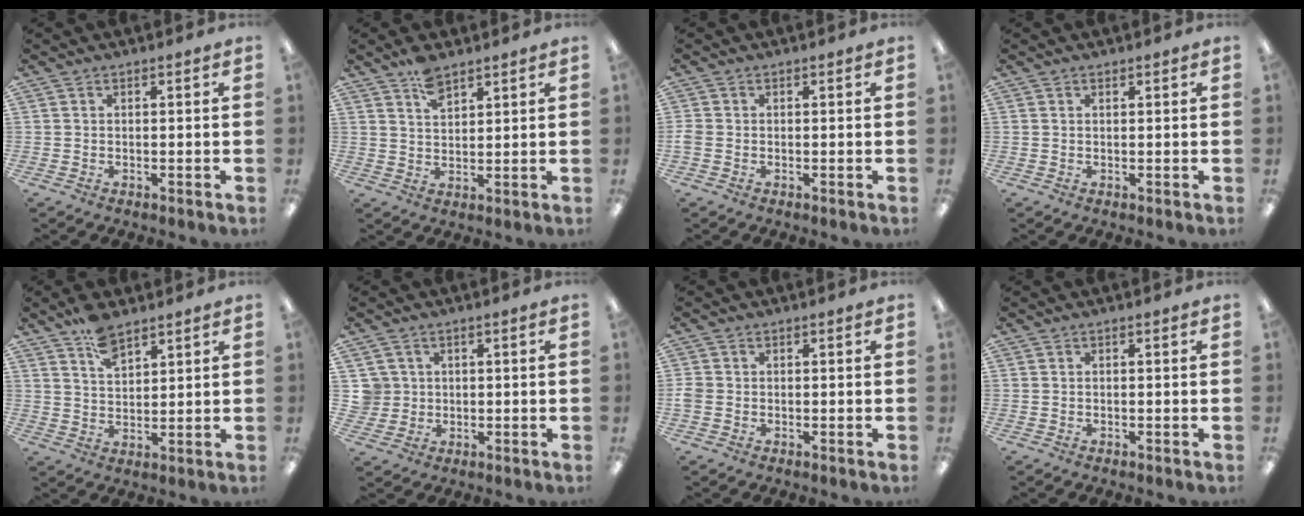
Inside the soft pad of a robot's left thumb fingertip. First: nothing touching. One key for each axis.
{"total": 5.3, "fx": 4.0, "fy": 2.2, "fz": 2.6, "tx": -0.045, "ty": -0.018, "tz": 0.072}
{"total": 1.2, "fx": -0.3, "fy": 1.0, "fz": 0.6, "tx": -0.009, "ty": 0.004, "tz": -0.005}
{"total": 0.6, "fx": 0.5, "fy": 0.2, "fz": 0.1, "tx": -0.003, "ty": 0.001, "tz": 0.010}
{"total": 6.9, "fx": 5.1, "fy": 3.1, "fz": 3.5, "tx": -0.059, "ty": -0.026, "tz": 0.092}
{"total": 4.4, "fx": 1.2, "fy": 4.2, "fz": 0.3, "tx": -0.012, "ty": 0.007, "tz": 0.023}
{"total": 1.7, "fx": -0.3, "fy": 1.6, "fz": 0.7, "tx": -0.012, "ty": 0.004, "tz": -0.005}
{"total": 0.0}